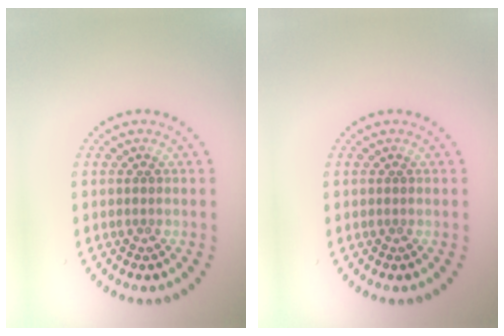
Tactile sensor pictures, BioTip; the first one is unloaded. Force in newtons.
{"total": 0.0}